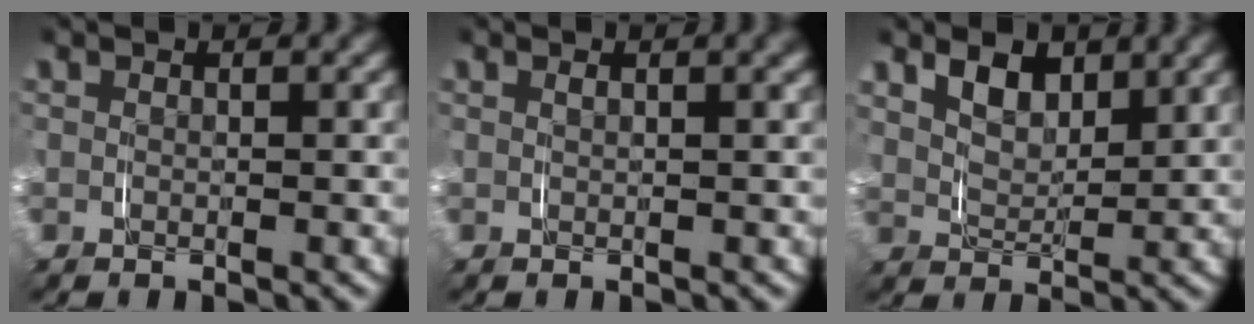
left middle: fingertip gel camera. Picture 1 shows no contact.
{"total": 1.0, "force": [0.5, 0.0, 0.8], "torque": [-0.011, 0.006, 0.006]}
{"total": 4.1, "force": [2.3, 2.6, 2.3], "torque": [-0.043, -0.001, 0.038]}